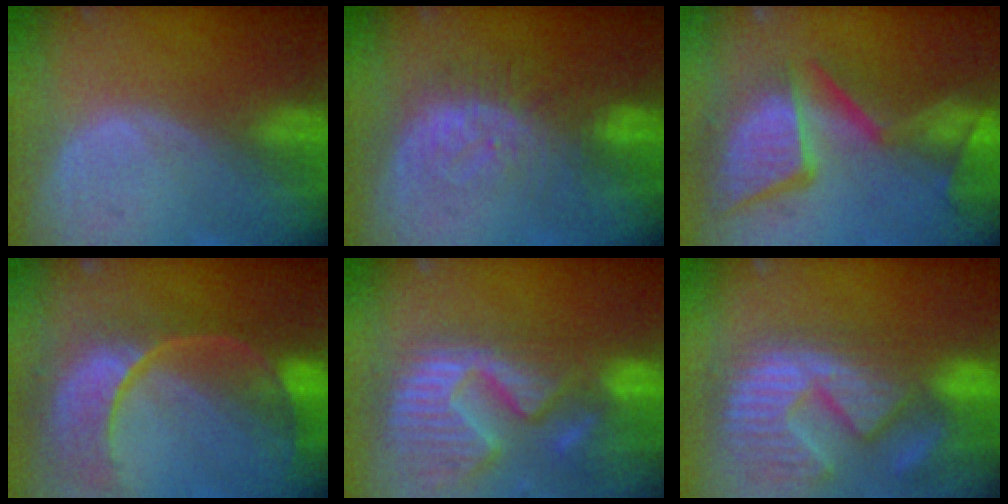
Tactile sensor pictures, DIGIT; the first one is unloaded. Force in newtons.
{"total": 8.3, "press": 7.2, "slide": 4.0}
{"total": 13.8, "press": 11.1, "slide": 8.1}
{"total": 12.4, "press": 9.9, "slide": 7.4}
{"total": 14.6, "press": 12.1, "slide": 8.1}
{"total": 14.7, "press": 12.4, "slide": 8.0}